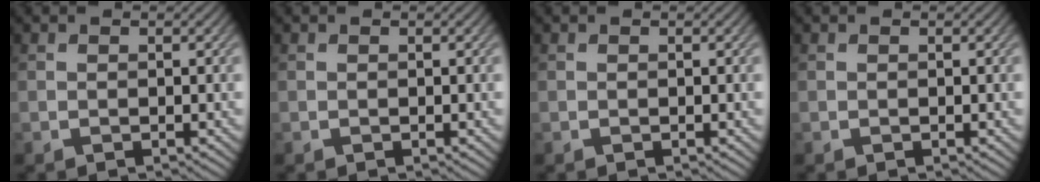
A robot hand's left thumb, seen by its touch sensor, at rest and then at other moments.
{"total": 0.0}
{"total": 0.0}
{"total": 0.0}